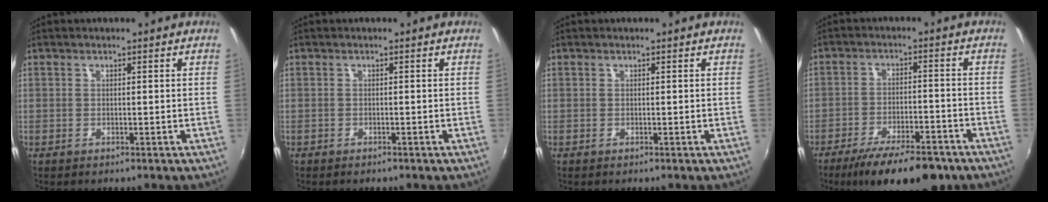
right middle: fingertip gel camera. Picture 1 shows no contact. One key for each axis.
{"total": 0.8, "fx": -0.7, "fy": 0.4, "fz": 0.2, "tx": -0.007, "ty": -0.003, "tz": -0.013}
{"total": 0.0}
{"total": 14.6, "fx": -10.9, "fy": 4.3, "fz": 8.7, "tx": -0.161, "ty": -0.024, "tz": -0.162}